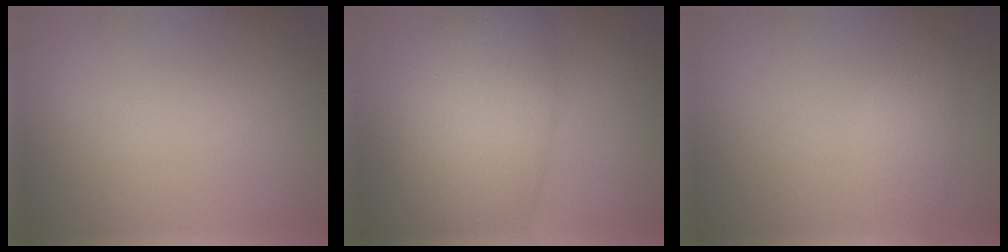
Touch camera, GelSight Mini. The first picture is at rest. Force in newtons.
{"total": 8.7, "press": 8.7, "slide": 0.5}
{"total": 1.9, "press": 1.9, "slide": 0.1}